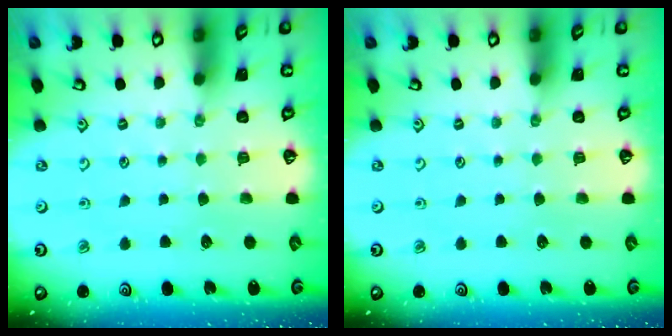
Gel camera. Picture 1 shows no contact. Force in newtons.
{"total": 0.0}